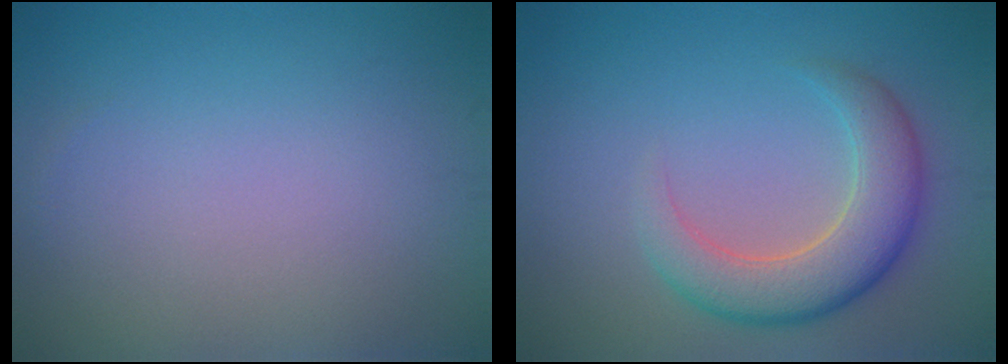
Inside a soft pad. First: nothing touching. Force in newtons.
{"total": 5.4, "press": 5.4, "slide": 0.4}